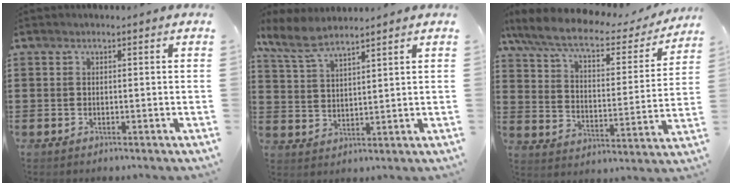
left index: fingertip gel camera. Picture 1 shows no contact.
{"total": 5.9, "force": [5.0, 1.1, 2.9], "torque": [-0.073, -0.009, 0.092]}
{"total": 8.3, "force": [6.2, 2.0, 5.1], "torque": [-0.120, -0.030, 0.105]}